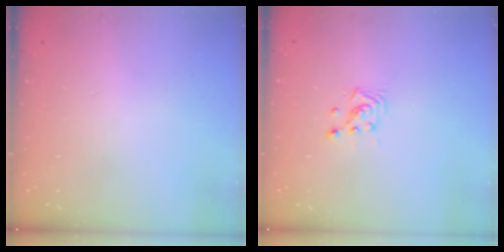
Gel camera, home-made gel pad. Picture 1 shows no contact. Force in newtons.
{"total": 3.4, "press": 3.4, "slide": 0.3}